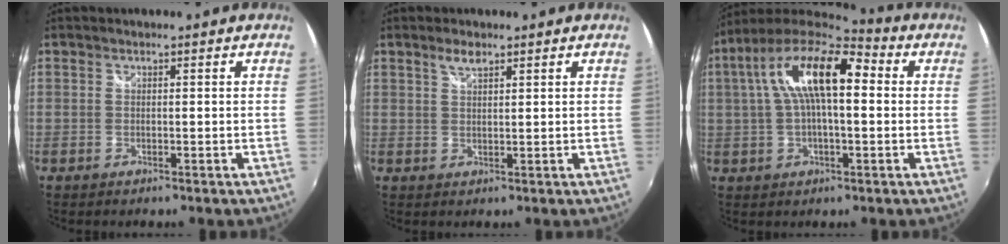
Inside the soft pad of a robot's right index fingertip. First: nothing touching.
{"total": 2.4, "force": [1.7, 0.9, 1.5], "torque": [-0.026, 0.005, 0.029]}
{"total": 17.2, "force": [3.3, 6.6, 15.5], "torque": [-0.280, 0.027, 0.043]}